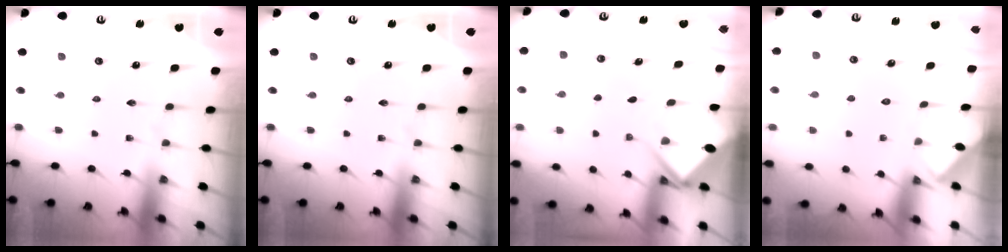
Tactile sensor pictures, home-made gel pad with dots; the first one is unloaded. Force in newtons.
{"total": 0.0}
{"total": 6.5, "press": 6.5, "slide": 0.6}
{"total": 2.7, "press": 2.6, "slide": 0.4}